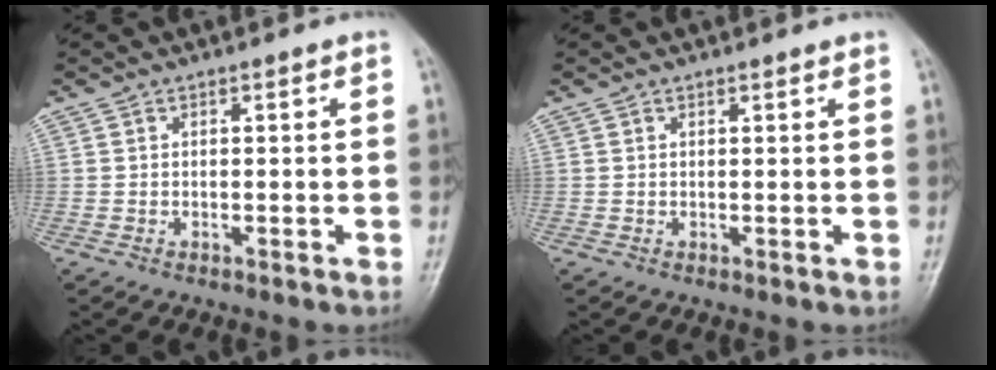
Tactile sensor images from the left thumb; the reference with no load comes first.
{"total": 0.8, "force": [0.7, 0.0, 0.3], "torque": [-0.006, -0.001, 0.010]}